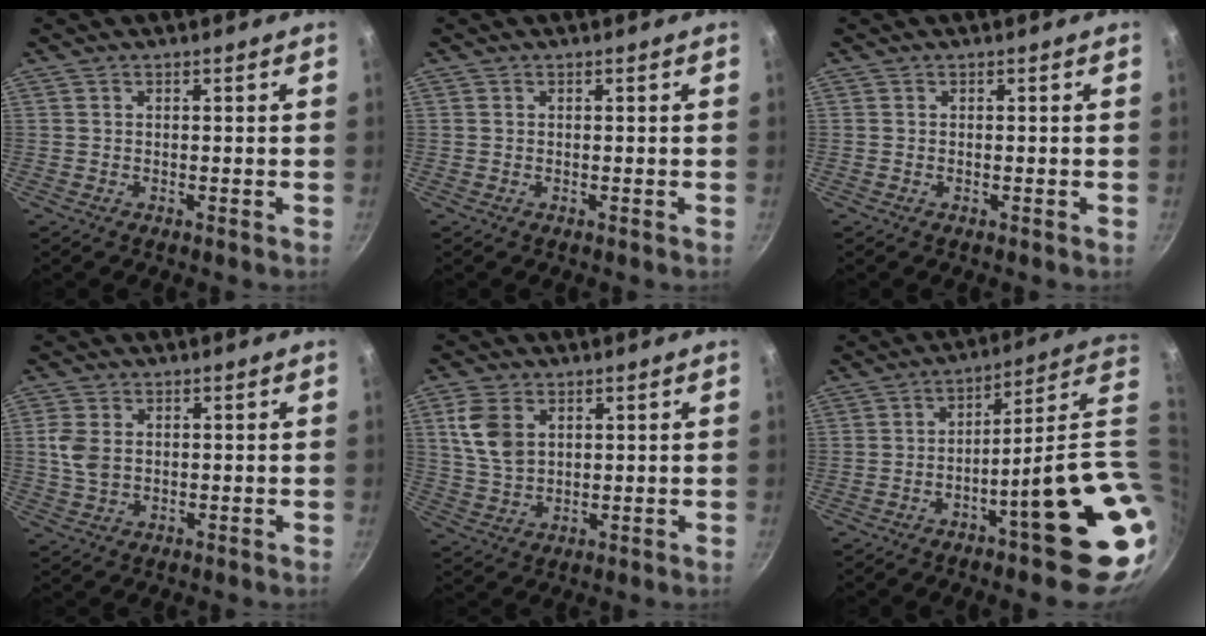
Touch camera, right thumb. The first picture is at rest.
{"total": 0.0}
{"total": 0.0}
{"total": 4.9, "force": [0.8, 3.4, 3.4], "torque": [-0.071, -0.002, 0.018]}
{"total": 8.5, "force": [2.8, 5.7, 5.6], "torque": [-0.099, -0.010, 0.059]}
{"total": 21.5, "force": [-3.6, 4.4, 20.8], "torque": [-0.235, 0.011, -0.045]}